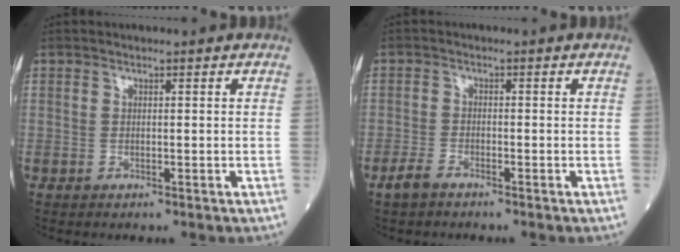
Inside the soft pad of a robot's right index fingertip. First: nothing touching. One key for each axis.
{"total": 2.4, "fx": -2.0, "fy": 0.7, "fz": 1.2, "tx": -0.032, "ty": -0.002, "tz": -0.038}